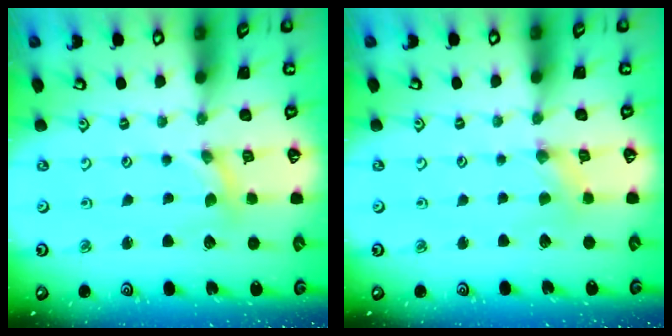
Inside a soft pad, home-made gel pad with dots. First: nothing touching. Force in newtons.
{"total": 0.8, "press": 0.7, "slide": 0.2}